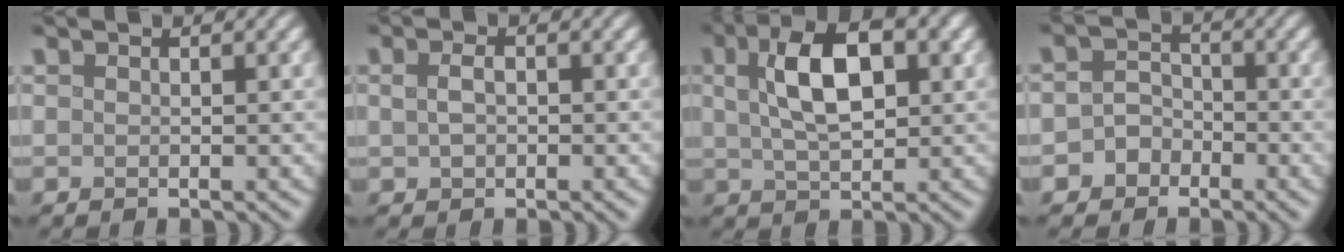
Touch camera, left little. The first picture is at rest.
{"total": 2.5, "force": [0.5, 1.8, 1.7], "torque": [-0.034, 0.009, 0.003]}
{"total": 7.1, "force": [1.8, 3.4, 5.9], "torque": [-0.107, 0.014, 0.030]}
{"total": 2.6, "force": [-1.6, 2.0, 0.5], "torque": [0.001, 0.008, -0.034]}